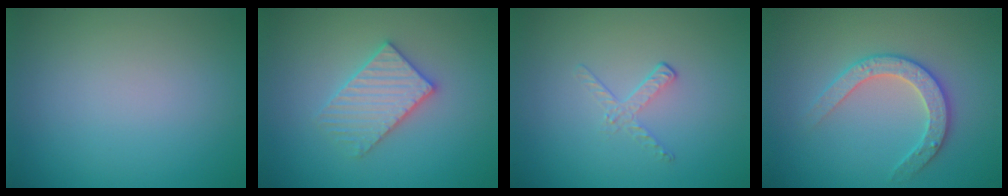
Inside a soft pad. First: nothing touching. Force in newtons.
{"total": 3.7, "press": 3.6, "slide": 0.6}
{"total": 1.2, "press": 0.4, "slide": 1.2}
{"total": 2.8, "press": 2.7, "slide": 0.6}